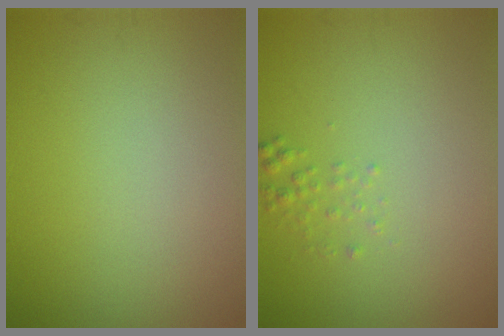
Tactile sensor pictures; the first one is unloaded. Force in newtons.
{"total": 1.0, "press": 1.0, "slide": 0.0}